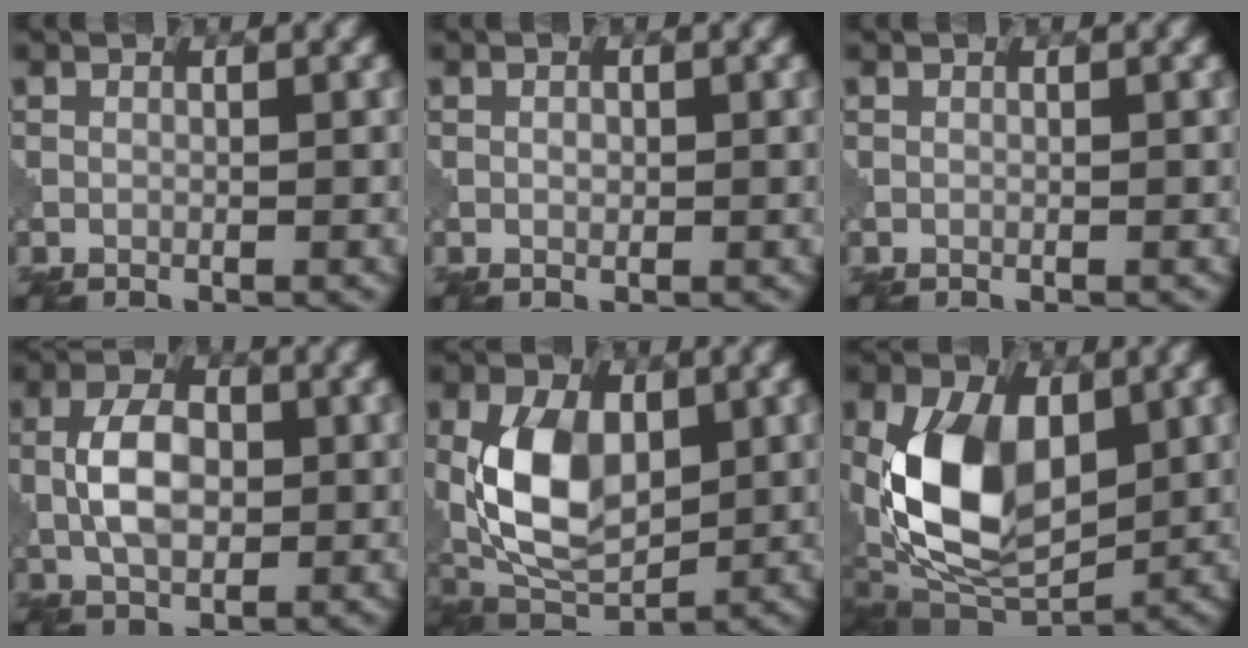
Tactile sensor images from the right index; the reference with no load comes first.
{"total": 0.7, "force": [0.1, 0.6, 0.5], "torque": [-0.007, -0.002, 0.004]}
{"total": 0.0}
{"total": 4.7, "force": [0.3, 2.9, 3.6], "torque": [-0.071, 0.002, 0.004]}
{"total": 8.6, "force": [1.1, 5.5, 6.6], "torque": [-0.139, -0.002, 0.019]}
{"total": 11.5, "force": [1.2, 7.5, 8.7], "torque": [-0.179, -0.011, 0.023]}